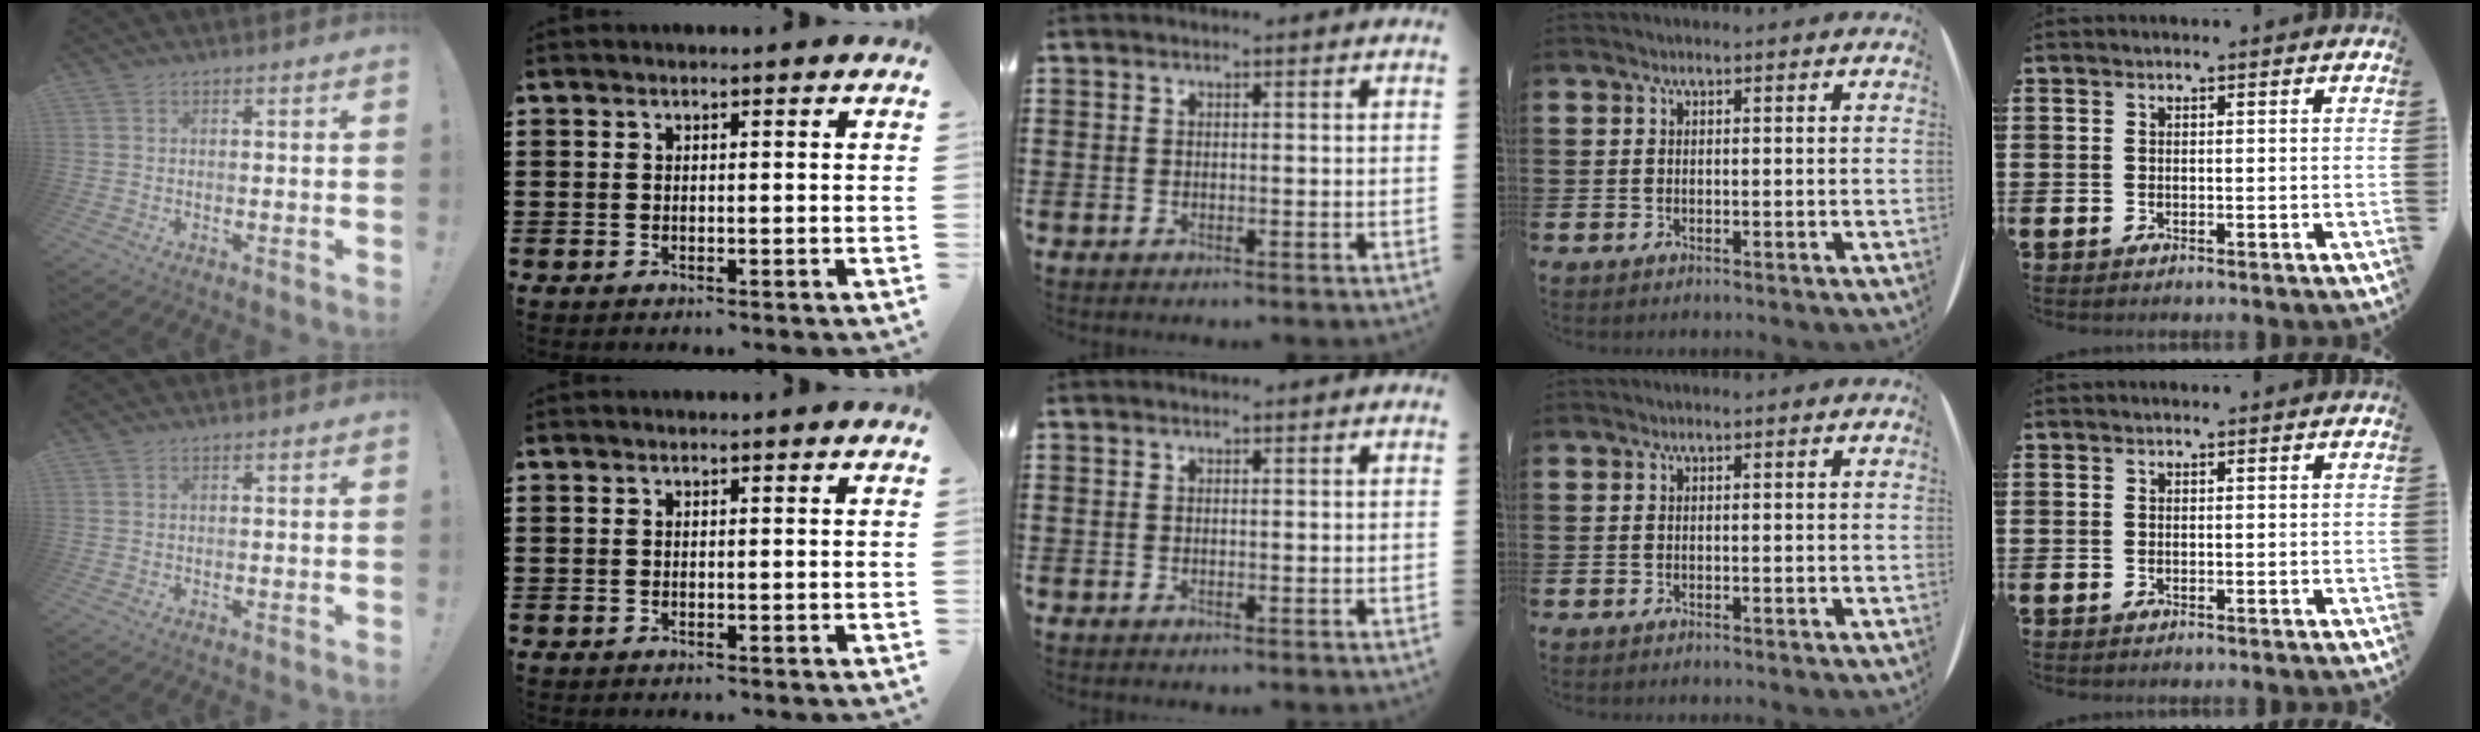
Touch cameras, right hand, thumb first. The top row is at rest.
{}